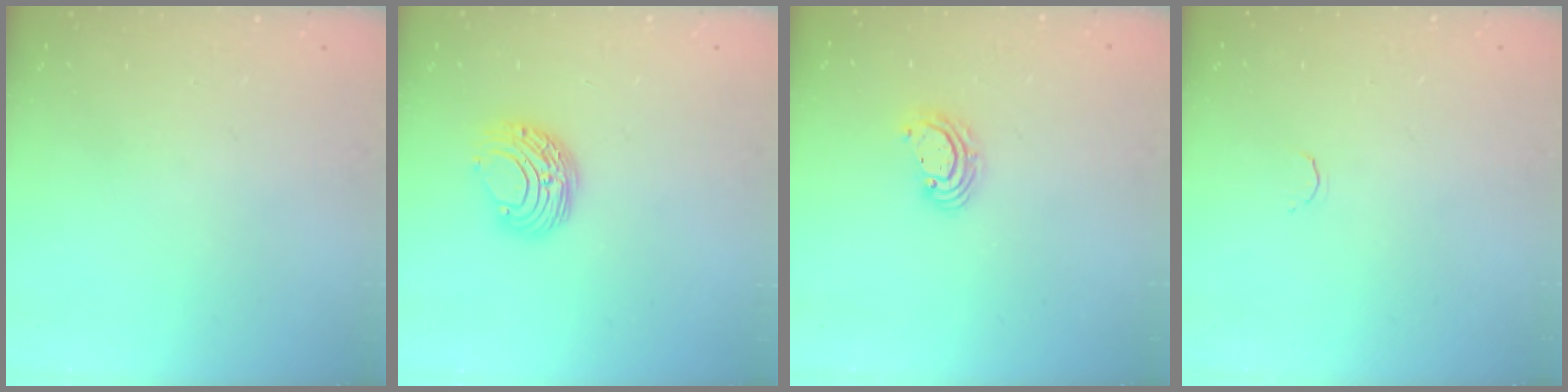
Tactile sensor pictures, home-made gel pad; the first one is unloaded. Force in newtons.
{"total": 8.5, "press": 8.5, "slide": 0.4}
{"total": 4.6, "press": 4.6, "slide": 0.2}
{"total": 1.7, "press": 1.6, "slide": 0.5}